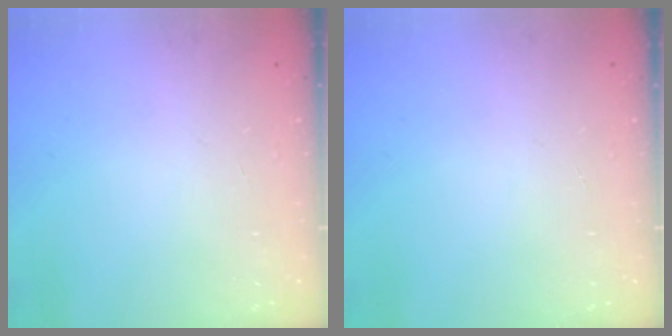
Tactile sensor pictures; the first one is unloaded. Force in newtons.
{"total": 0.0}